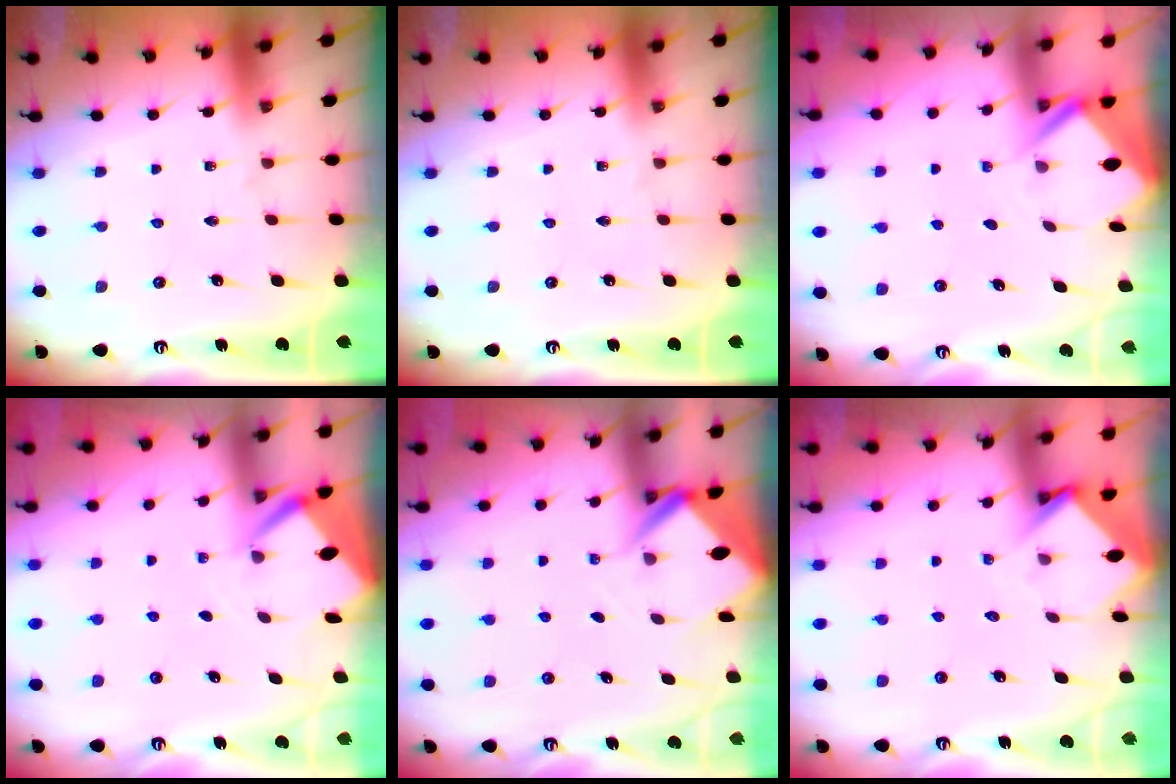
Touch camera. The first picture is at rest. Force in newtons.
{"total": 0.0}
{"total": 2.6, "press": 2.6, "slide": 0.1}
{"total": 2.7, "press": 2.7, "slide": 0.3}
{"total": 3.2, "press": 3.2, "slide": 0.3}
{"total": 3.5, "press": 3.5, "slide": 0.2}